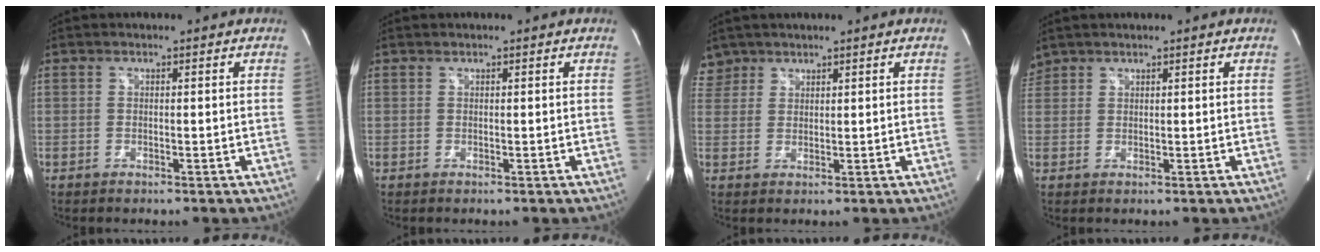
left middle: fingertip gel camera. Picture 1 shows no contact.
{"total": 0.0}
{"total": 3.2, "force": [2.6, 1.7, -0.5], "torque": [0.014, 0.009, 0.052]}
{"total": 2.0, "force": [1.8, 0.8, -0.1], "torque": [-0.003, 0.015, 0.039]}